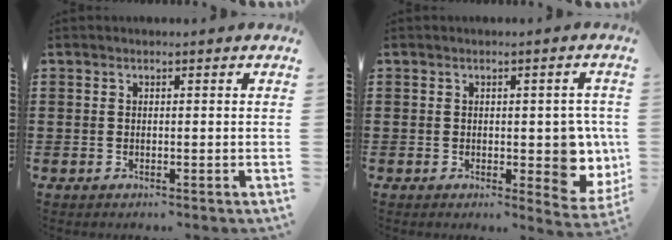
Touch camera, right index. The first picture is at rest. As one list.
[{"total": 5.1, "force": [0.0, 3.0, 4.1], "torque": [-0.044, -0.001, -0.005]}]